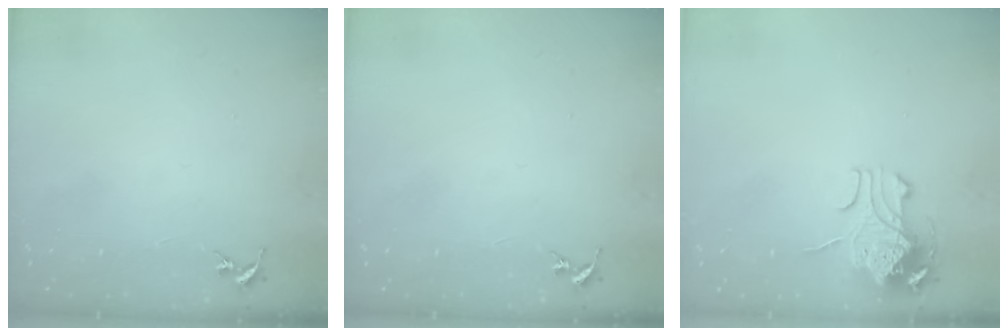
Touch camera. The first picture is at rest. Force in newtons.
{"total": 0.0}
{"total": 10.6, "press": 10.6, "slide": 0.9}